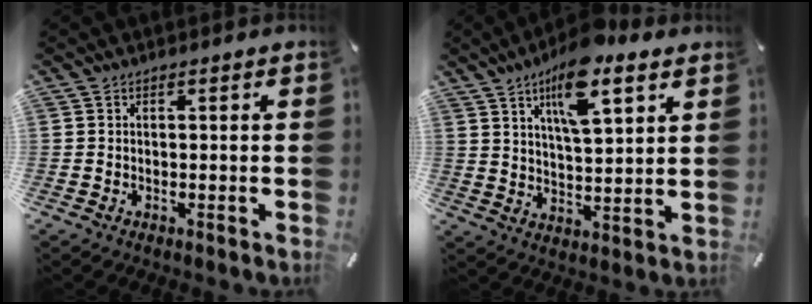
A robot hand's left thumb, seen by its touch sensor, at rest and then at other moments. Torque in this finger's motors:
{"motor_torque": [2.99, 2.02, 1.69, -1.08, 0.55]}